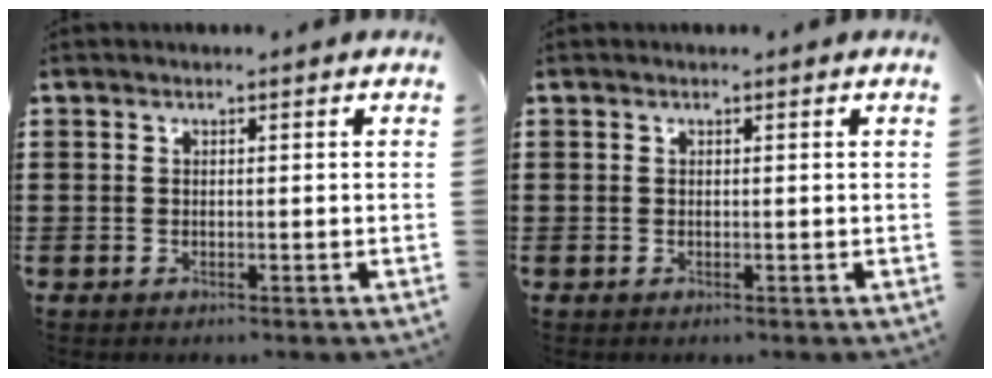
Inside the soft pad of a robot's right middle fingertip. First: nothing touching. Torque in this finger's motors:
{"motor_torque": [-0.45, -0.38, 0.00, 0.01]}